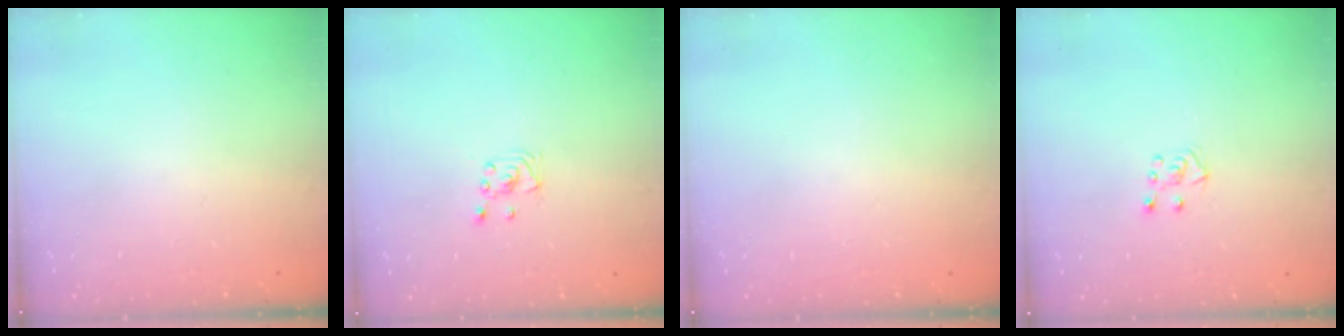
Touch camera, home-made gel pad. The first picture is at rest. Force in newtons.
{"total": 2.1, "press": 2.1, "slide": 0.2}
{"total": 0.0}
{"total": 5.3, "press": 5.3, "slide": 0.6}